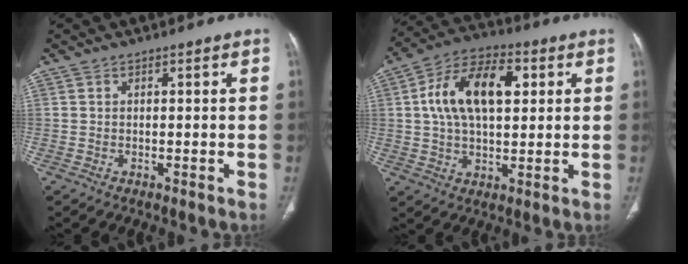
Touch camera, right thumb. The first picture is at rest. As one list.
[{"total": 15.7, "force": [3.4, 8.8, 12.6], "torque": [-0.213, 0.016, 0.056]}]